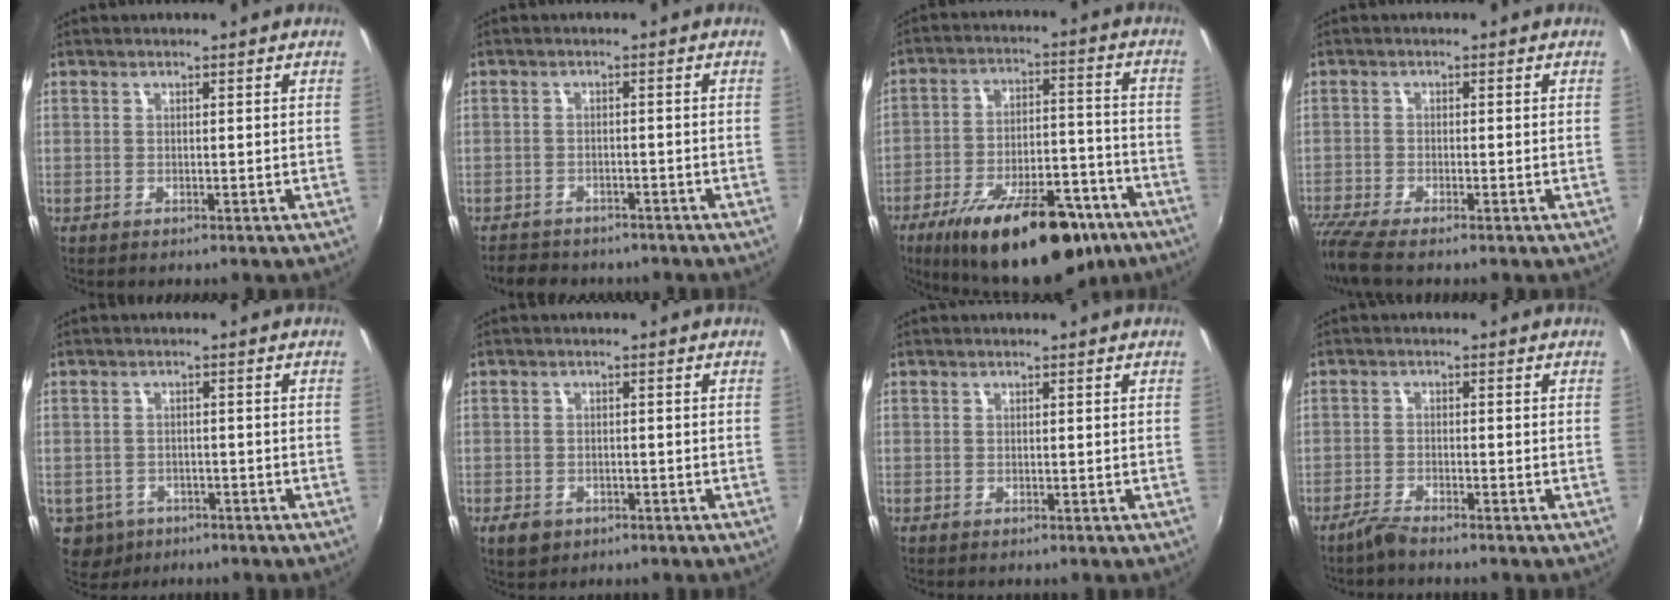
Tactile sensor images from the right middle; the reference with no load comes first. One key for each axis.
{"total": 6.9, "fx": -5.9, "fy": 2.9, "fz": 2.0, "tx": -0.053, "ty": -0.007, "tz": -0.088}
{"total": 23.4, "fx": -15.8, "fy": 8.5, "fz": 15.0, "tx": -0.245, "ty": -0.013, "tz": -0.224}
{"total": 6.0, "fx": -5.0, "fy": 0.5, "fz": 3.2, "tx": -0.089, "ty": -0.026, "tz": -0.094}
{"total": 6.6, "fx": -3.3, "fy": 5.3, "fz": 2.2, "tx": -0.061, "ty": -0.009, "tz": -0.043}
{"total": 4.1, "fx": -2.2, "fy": 2.9, "fz": 1.9, "tx": -0.046, "ty": -0.004, "tz": -0.030}
{"total": 0.0}
{"total": 2.9, "fx": -2.7, "fy": 0.2, "fz": 1.2, "tx": -0.039, "ty": -0.002, "tz": -0.055}